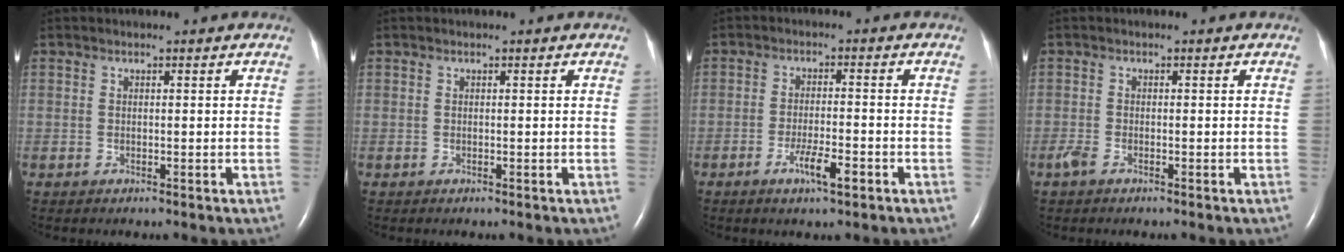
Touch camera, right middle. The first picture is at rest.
{"total": 0.0}
{"total": 4.4, "force": [-2.3, 0.6, 3.7], "torque": [-0.069, -0.002, -0.040]}
{"total": 1.4, "force": [-0.9, 0.4, 0.9], "torque": [-0.029, -0.004, -0.020]}